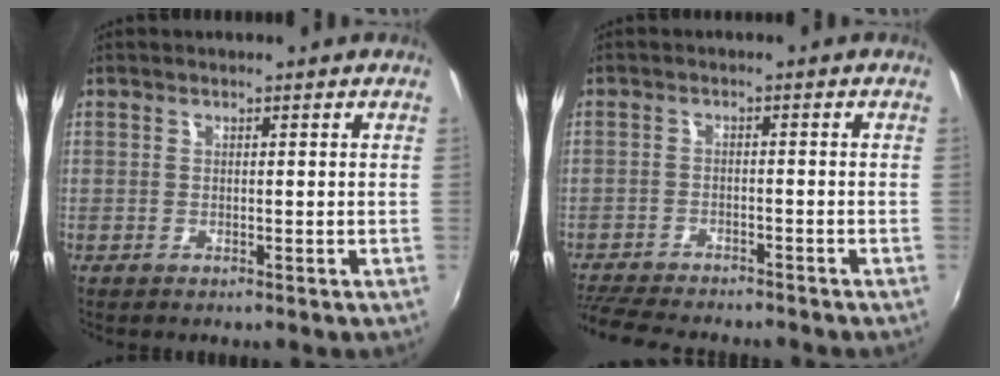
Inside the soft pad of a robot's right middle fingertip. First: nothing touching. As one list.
[{"total": 10.3, "force": [-9.4, 1.9, 3.9], "torque": [-0.103, -0.020, -0.154]}]